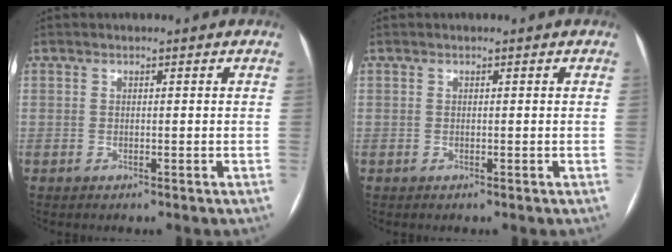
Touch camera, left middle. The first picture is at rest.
{"total": 0.0}